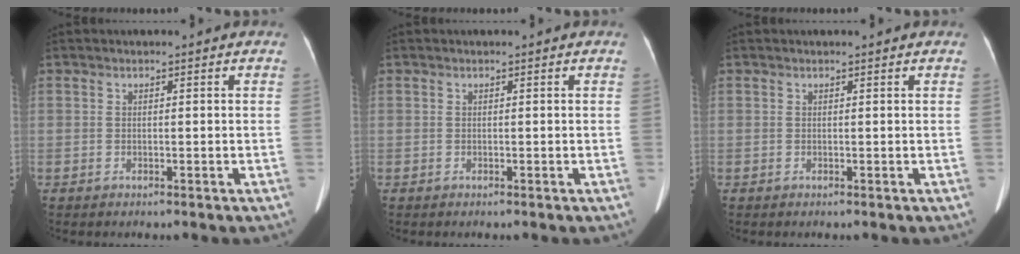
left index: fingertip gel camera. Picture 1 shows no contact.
{"total": 0.0}
{"total": 0.7, "force": [0.6, 0.1, 0.2], "torque": [-0.007, 0.005, 0.008]}